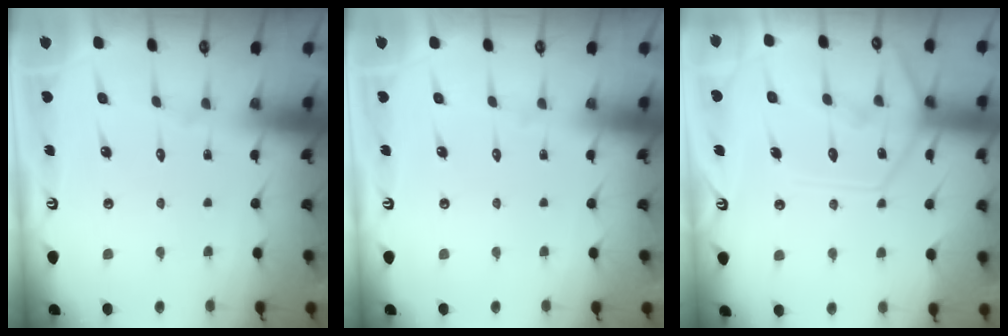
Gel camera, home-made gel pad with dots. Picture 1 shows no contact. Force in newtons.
{"total": 0.0}
{"total": 16.4, "press": 16.3, "slide": 1.4}